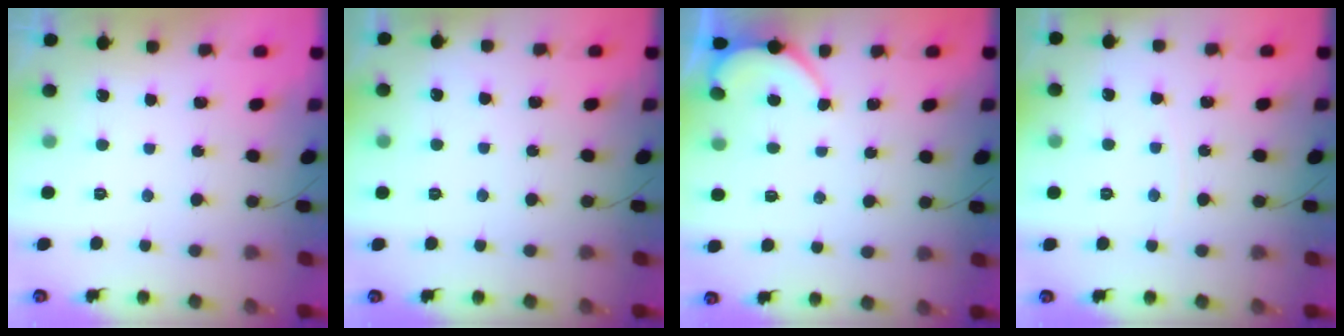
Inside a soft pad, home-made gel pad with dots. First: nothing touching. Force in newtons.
{"total": 2.7, "press": 2.7, "slide": 0.3}
{"total": 2.3, "press": 2.3, "slide": 0.3}
{"total": 2.7, "press": 2.7, "slide": 0.5}